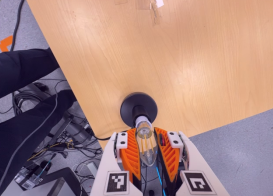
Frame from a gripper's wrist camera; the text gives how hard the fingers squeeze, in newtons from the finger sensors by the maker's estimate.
{"total": 21.7, "left": 23.0, "right": 20.3}